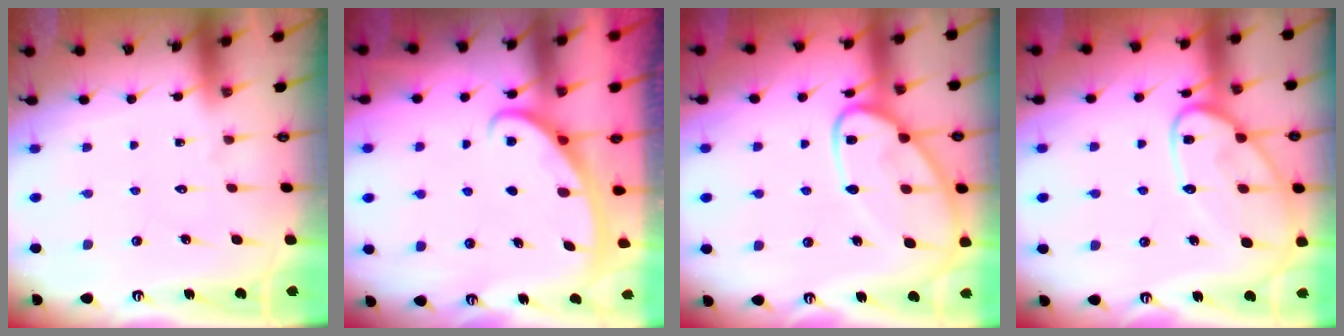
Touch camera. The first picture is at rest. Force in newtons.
{"total": 2.8, "press": 2.8, "slide": 0.4}
{"total": 15.4, "press": 15.4, "slide": 1.3}
{"total": 17.3, "press": 17.3, "slide": 1.4}